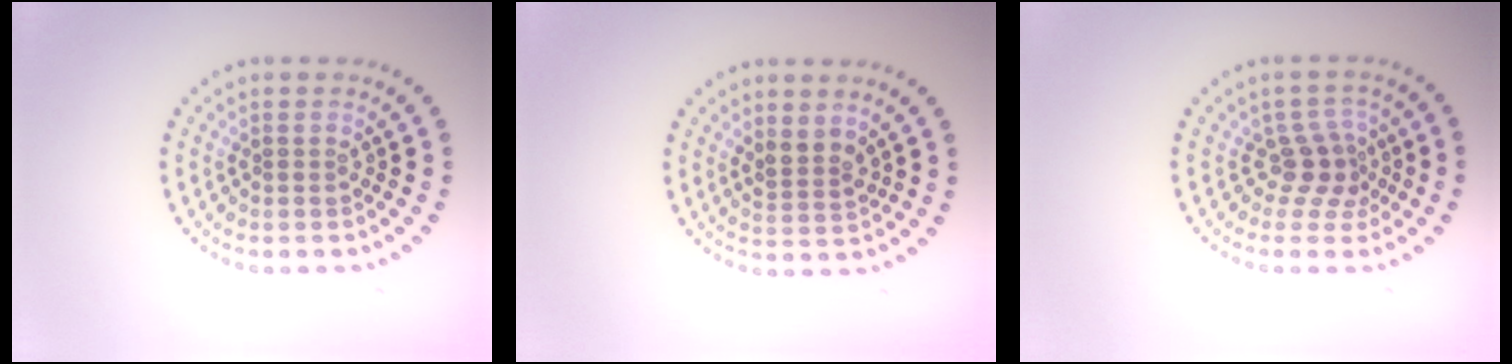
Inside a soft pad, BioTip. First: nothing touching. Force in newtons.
{"total": 2.1, "press": 1.7, "slide": 1.2}
{"total": 2.7, "press": 1.9, "slide": 1.9}